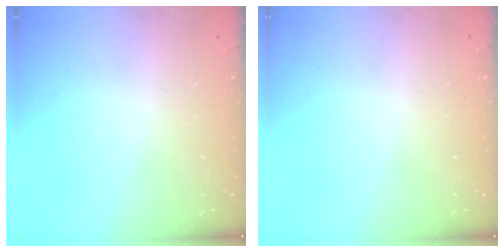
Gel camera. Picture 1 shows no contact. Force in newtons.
{"total": 0.0}